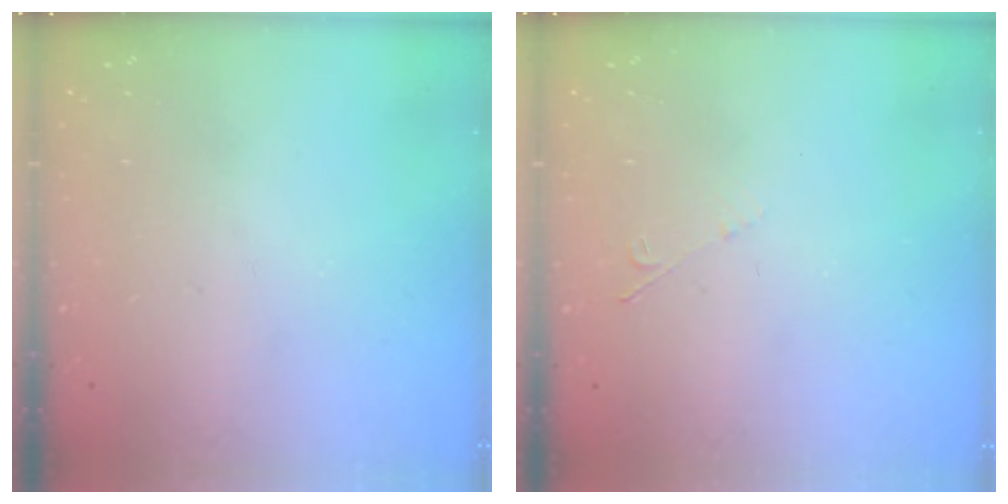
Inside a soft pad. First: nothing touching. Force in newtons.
{"total": 2.9, "press": 2.8, "slide": 0.4}